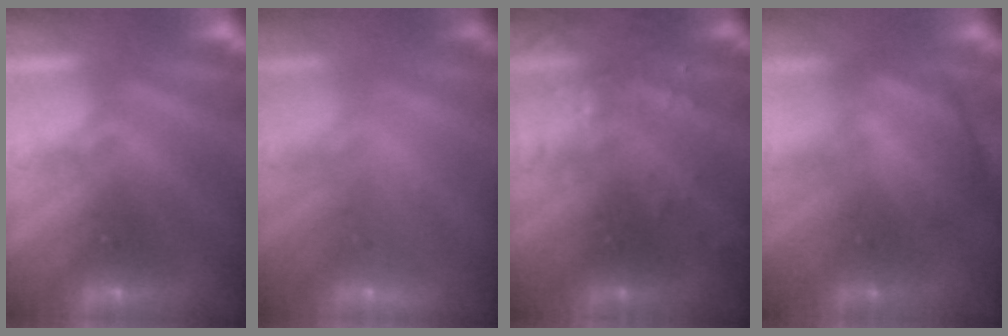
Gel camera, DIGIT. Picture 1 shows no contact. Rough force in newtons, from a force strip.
{"total": 2.3}
{"total": 3.1}
{"total": 2.9}